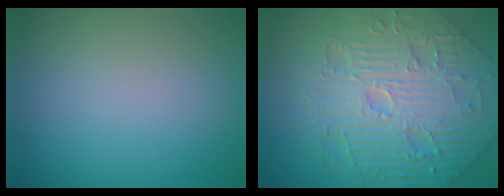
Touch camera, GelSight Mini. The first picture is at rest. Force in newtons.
{"total": 8.4, "press": 6.7, "slide": 5.2}